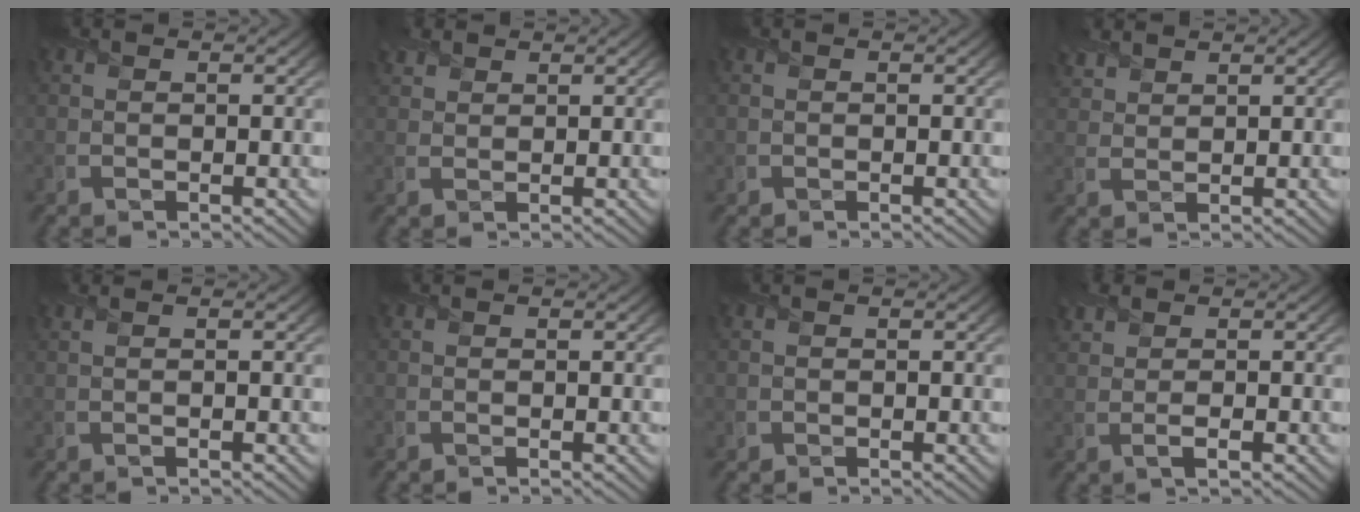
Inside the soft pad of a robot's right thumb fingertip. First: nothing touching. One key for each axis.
{"total": 2.0, "fx": 1.7, "fy": 0.9, "fz": 0.6, "tx": -0.018, "ty": 0.007, "tz": 0.040}
{"total": 0.5, "fx": 0.0, "fy": 0.5, "fz": 0.0, "tx": 0.003, "ty": -0.004, "tz": -0.001}
{"total": 3.2, "fx": 2.7, "fy": 1.2, "fz": 1.2, "tx": -0.034, "ty": 0.009, "tz": 0.062}
{"total": 1.1, "fx": 0.2, "fy": 0.2, "fz": 1.1, "tx": -0.022, "ty": 0.004, "tz": -0.003}
{"total": 0.0}
{"total": 0.5, "fx": 0.0, "fy": 0.5, "fz": 0.0, "tx": 0.003, "ty": -0.005, "tz": 0.000}
{"total": 2.8, "fx": 0.8, "fy": 1.4, "fz": 2.2, "tx": -0.048, "ty": 0.000, "tz": 0.013}